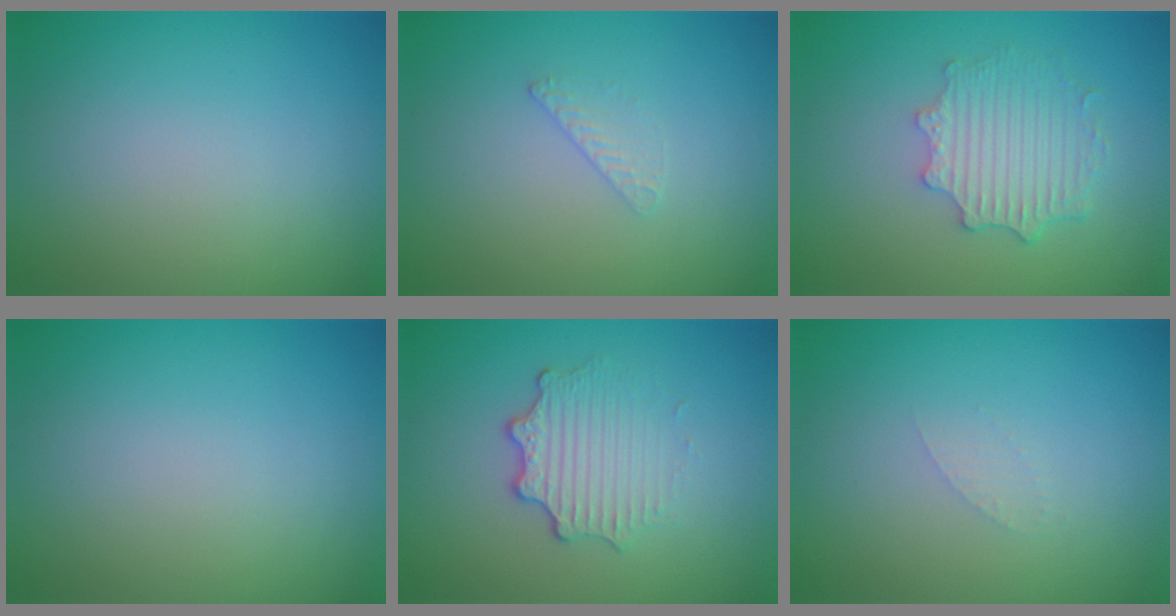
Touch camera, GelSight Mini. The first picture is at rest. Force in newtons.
{"total": 0.6, "press": 0.3, "slide": 0.5}
{"total": 4.1, "press": 3.4, "slide": 2.3}
{"total": 0.0}
{"total": 3.3, "press": 2.5, "slide": 2.2}
{"total": 0.7, "press": 0.7, "slide": 0.1}